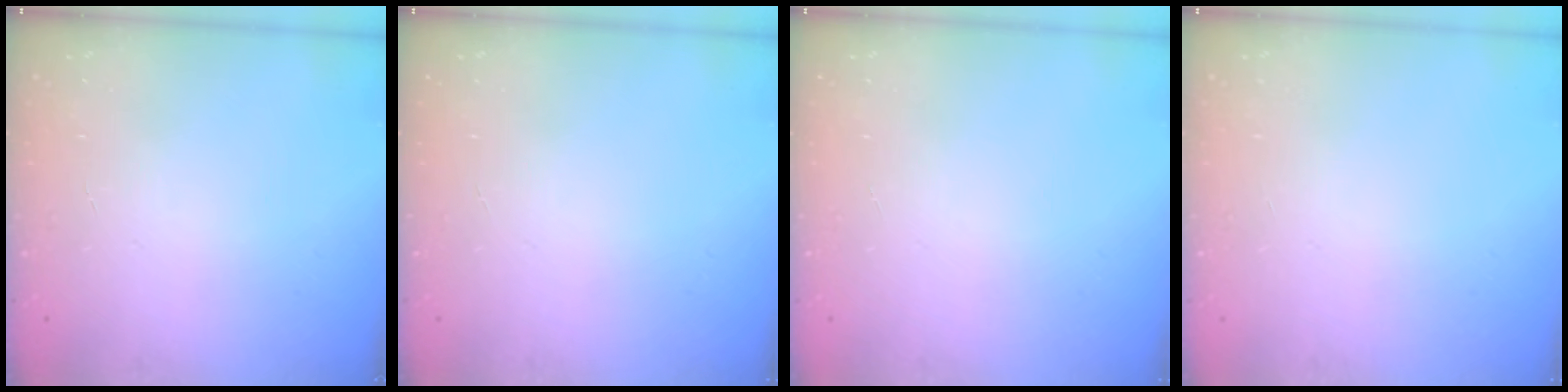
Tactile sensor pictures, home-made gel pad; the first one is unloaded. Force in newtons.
{"total": 0.0}
{"total": 0.0}
{"total": 0.0}